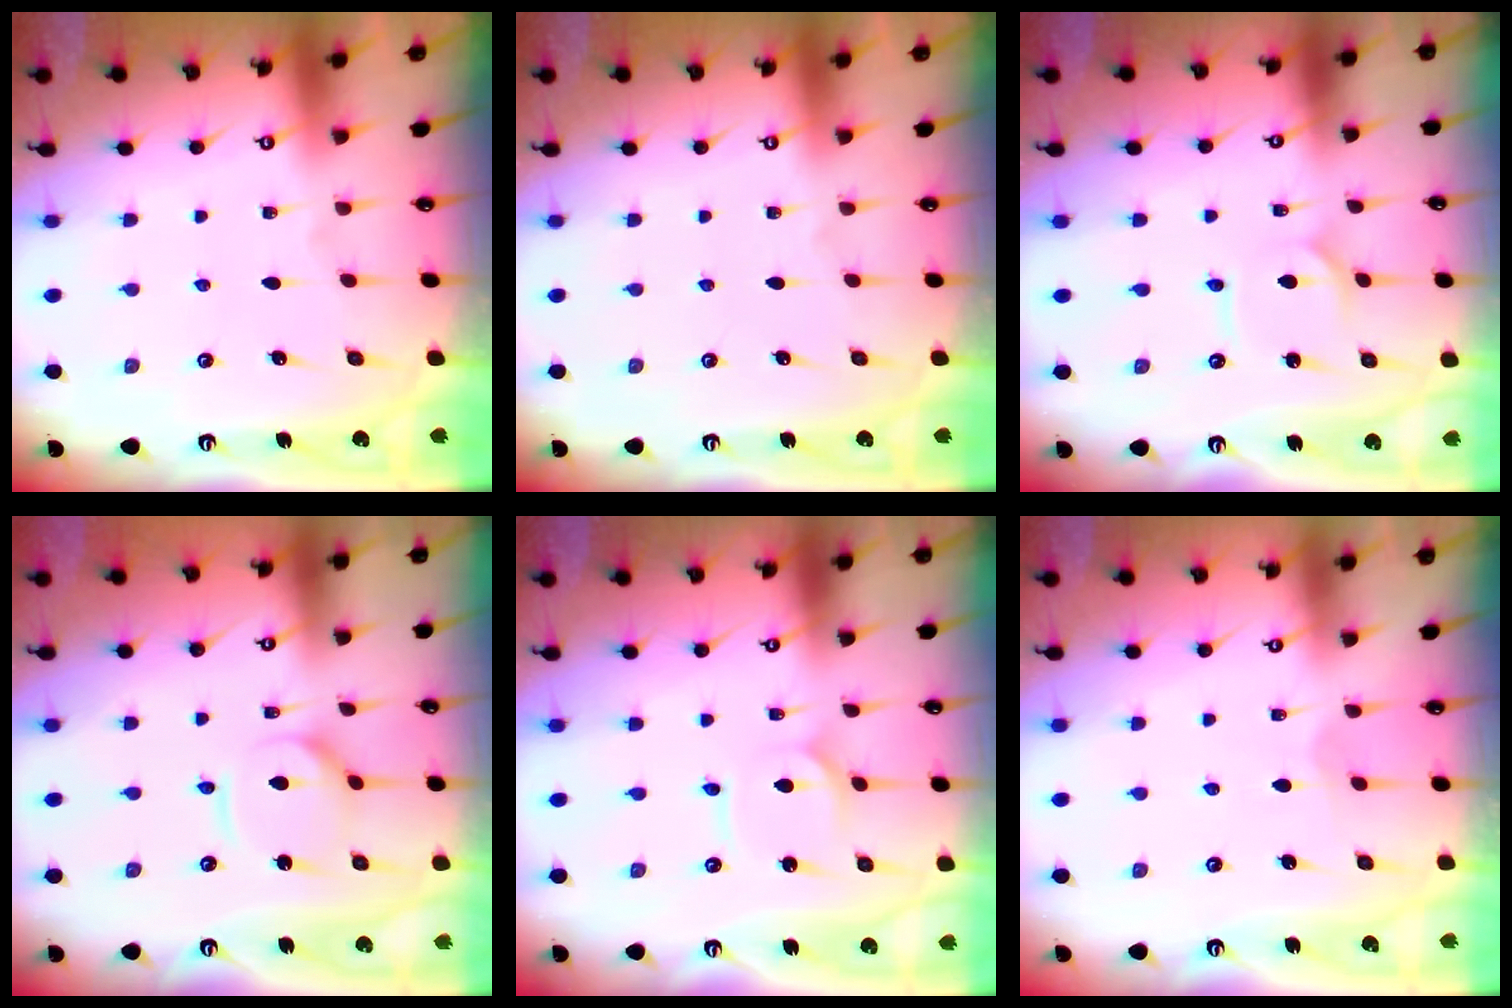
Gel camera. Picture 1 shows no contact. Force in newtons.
{"total": 0.0}
{"total": 2.3, "press": 2.2, "slide": 0.3}
{"total": 6.0, "press": 6.0, "slide": 0.5}
{"total": 2.4, "press": 2.4, "slide": 0.3}
{"total": 2.8, "press": 2.8, "slide": 0.2}